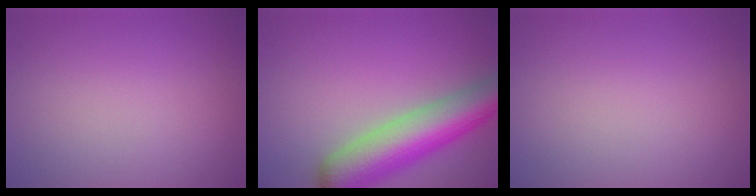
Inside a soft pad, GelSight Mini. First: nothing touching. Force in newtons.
{"total": 8.2, "press": 8.2, "slide": 0.4}
{"total": 0.0}